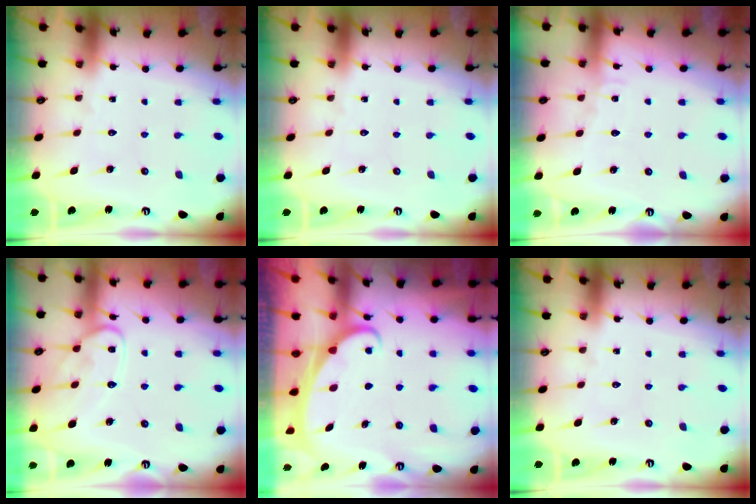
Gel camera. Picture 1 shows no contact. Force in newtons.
{"total": 0.0}
{"total": 6.1, "press": 6.1, "slide": 0.4}
{"total": 12.7, "press": 12.7, "slide": 1.0}
{"total": 2.2, "press": 2.2, "slide": 0.3}
{"total": 0.0}